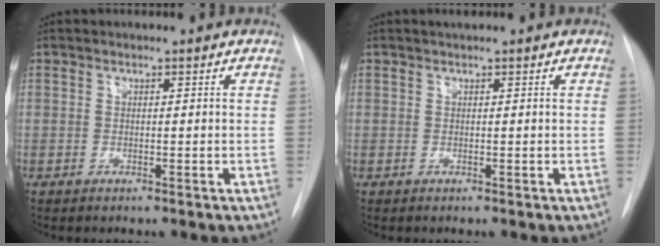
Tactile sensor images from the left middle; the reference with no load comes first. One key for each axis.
{"total": 0.5, "fx": 0.5, "fy": 0.0, "fz": 0.3, "tx": -0.006, "ty": 0.005, "tz": 0.009}